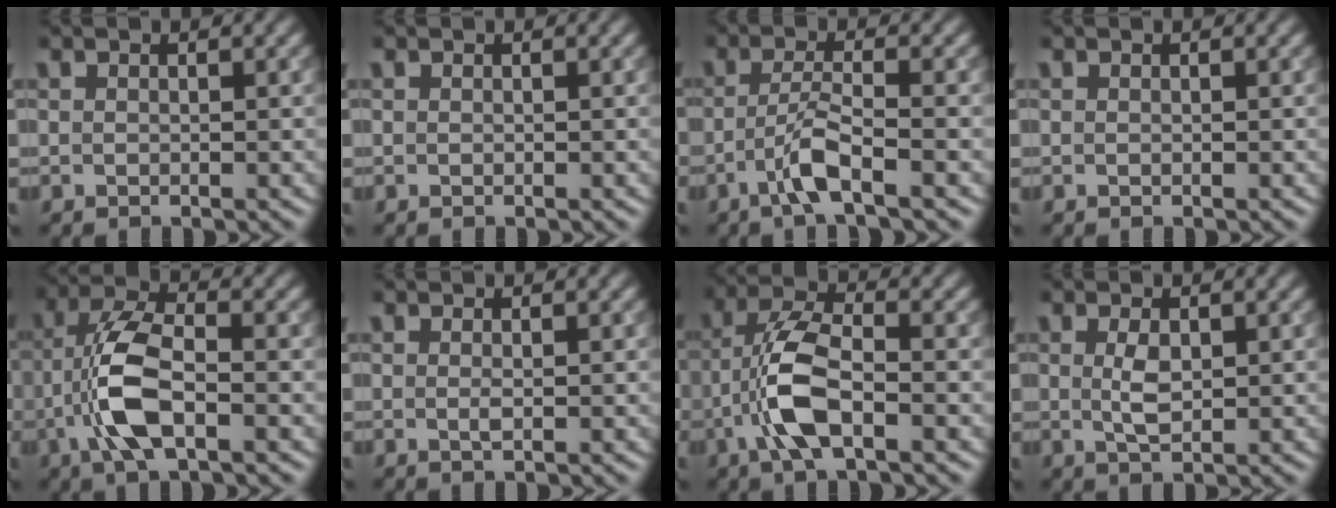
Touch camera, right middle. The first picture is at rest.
{"total": 0.0}
{"total": 3.3, "force": [-1.7, 0.4, 2.8], "torque": [-0.058, 0.008, -0.042]}
{"total": 0.0}
{"total": 6.4, "force": [-2.0, 2.6, 5.5], "torque": [-0.116, 0.007, -0.044]}
{"total": 0.8, "force": [0.0, 0.1, 0.8], "torque": [-0.017, -0.002, -0.001]}
{"total": 5.9, "force": [-2.1, 2.2, 5.1], "torque": [-0.106, 0.008, -0.046]}
{"total": 2.1, "force": [0.3, 0.9, 1.9], "torque": [-0.044, -0.001, 0.009]}